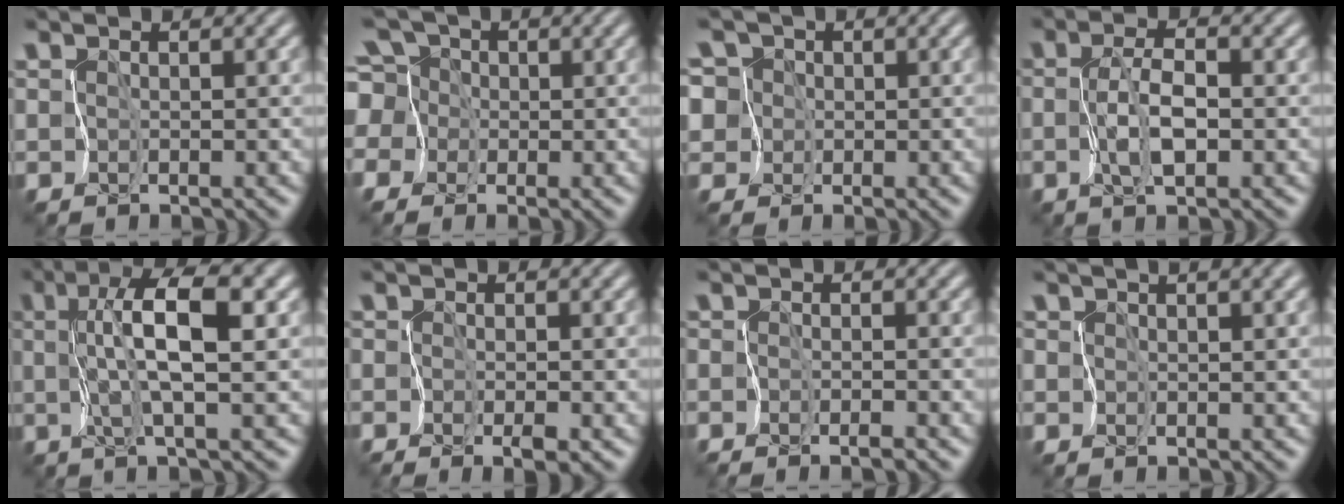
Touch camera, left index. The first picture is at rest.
{"total": 8.7, "force": [1.5, 7.8, 3.4], "torque": [-0.088, 0.033, -0.011]}
{"total": 8.1, "force": [2.9, 6.8, 3.3], "torque": [-0.068, 0.042, 0.007]}
{"total": 2.6, "force": [-0.5, 0.7, 2.4], "torque": [-0.055, -0.002, -0.008]}
{"total": 5.5, "force": [1.0, 0.6, 5.4], "torque": [-0.095, 0.008, 0.012]}
{"total": 1.4, "force": [-1.0, 0.3, 0.9], "torque": [-0.018, -0.007, -0.020]}
{"total": 1.3, "force": [-1.3, -0.2, 0.2], "torque": [-0.006, -0.004, -0.026]}
{"total": 3.9, "force": [1.5, 1.8, 3.2], "torque": [-0.040, 0.006, 0.016]}